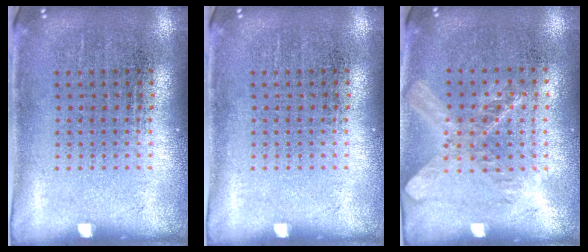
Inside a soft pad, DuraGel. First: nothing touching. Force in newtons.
{"total": 0.0}
{"total": 1.5, "press": 1.3, "slide": 0.7}